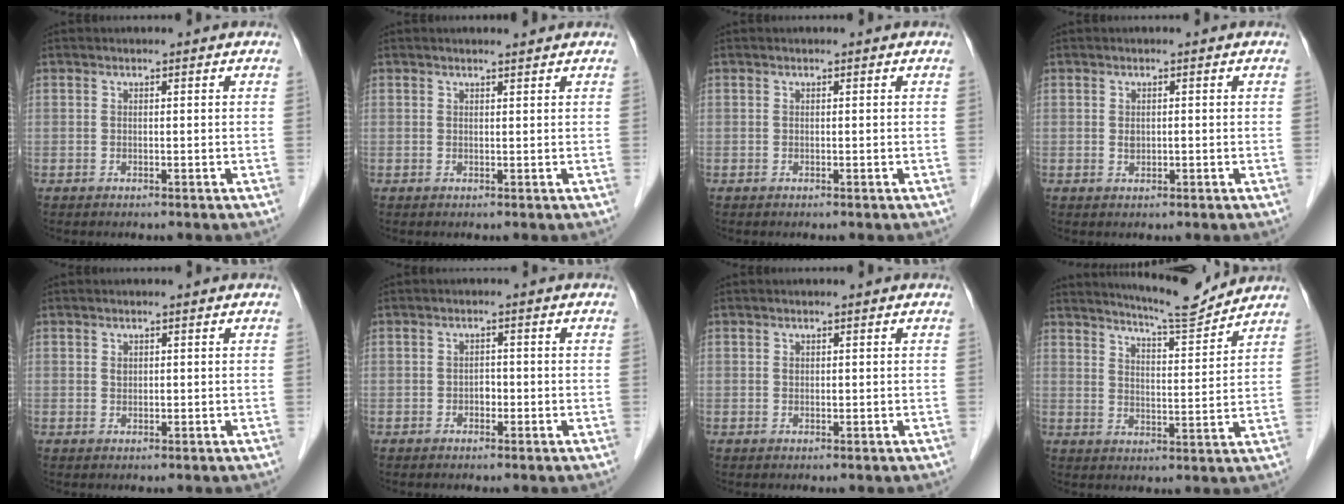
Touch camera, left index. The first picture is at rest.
{"total": 1.3, "force": [1.2, -0.1, 0.5], "torque": [-0.010, 0.002, 0.021]}
{"total": 0.0}
{"total": 0.9, "force": [0.0, 0.6, 0.6], "torque": [-0.012, -0.001, 0.000]}
{"total": 0.8, "force": [0.3, 0.6, 0.4], "torque": [-0.005, 0.000, 0.005]}
{"total": 1.3, "force": [-0.6, 0.9, 0.8], "torque": [-0.010, 0.003, -0.011]}
{"total": 0.6, "force": [0.1, 0.4, 0.3], "torque": [-0.003, -0.001, 0.002]}
{"total": 9.5, "force": [9.2, -0.2, 2.5], "torque": [-0.050, -0.009, 0.137]}